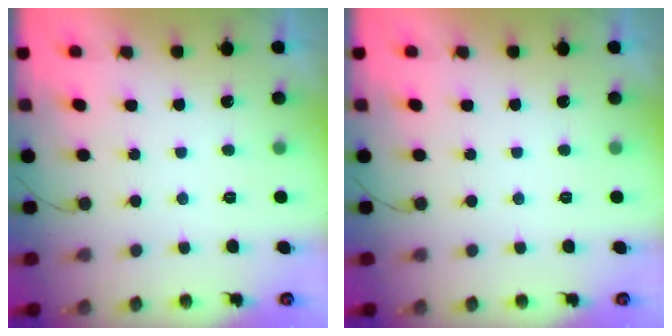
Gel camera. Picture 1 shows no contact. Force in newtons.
{"total": 0.0}